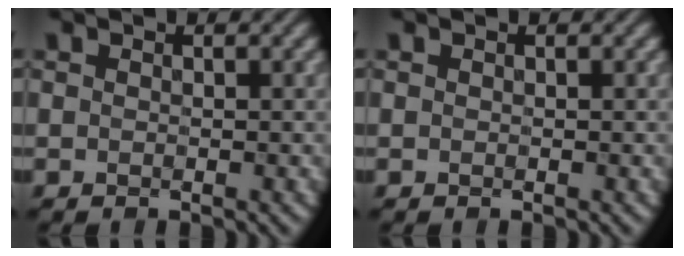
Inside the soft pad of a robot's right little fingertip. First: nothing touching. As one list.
[{"total": 0.0}]